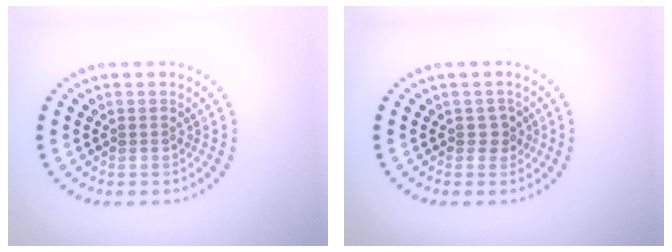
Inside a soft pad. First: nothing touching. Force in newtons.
{"total": 1.5, "press": 1.2, "slide": 0.8}